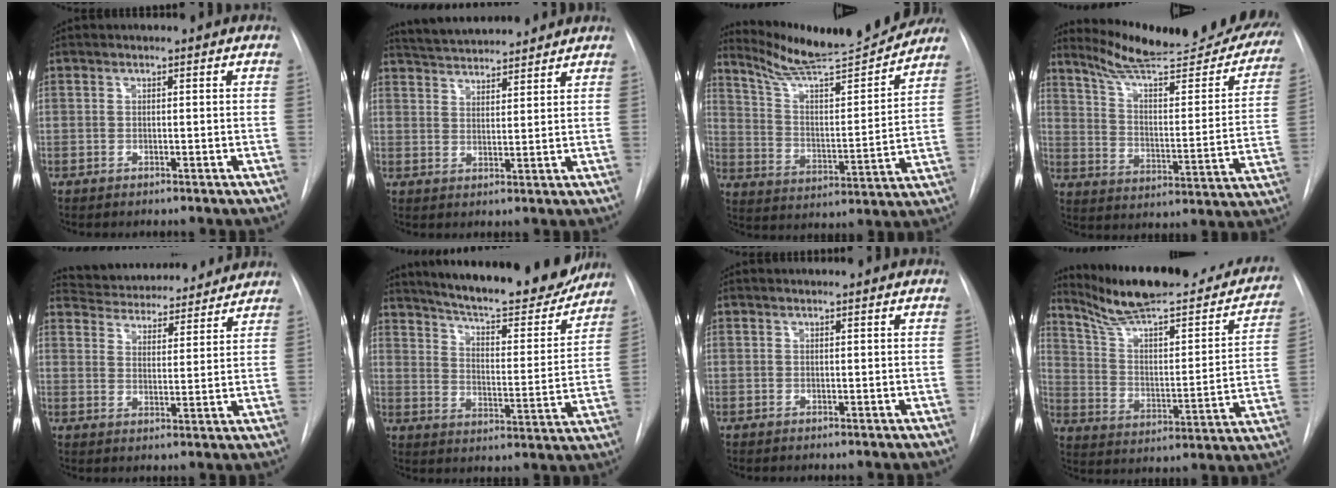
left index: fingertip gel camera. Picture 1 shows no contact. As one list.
[{"total": 10.1, "force": [9.5, 1.5, 3.1], "torque": [-0.054, 0.017, 0.147]}, {"total": 18.4, "force": [17.1, 0.5, 6.7], "torque": [-0.113, -0.038, 0.262]}, {"total": 25.8, "force": [22.6, 4.1, 11.8], "torque": [-0.163, -0.072, 0.294]}, {"total": 16.9, "force": [15.8, 4.1, 4.3], "torque": [-0.067, 0.011, 0.218]}, {"total": 22.7, "force": [20.0, 3.8, 10.0], "torque": [-0.155, -0.044, 0.270]}, {"total": 0.0}, {"total": 26.5, "force": [22.2, 5.4, 13.5], "torque": [-0.190, -0.034, 0.309]}]